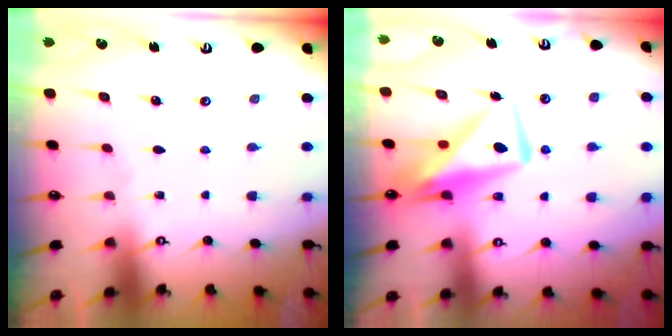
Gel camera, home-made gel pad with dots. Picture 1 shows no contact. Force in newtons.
{"total": 9.8, "press": 9.7, "slide": 1.3}